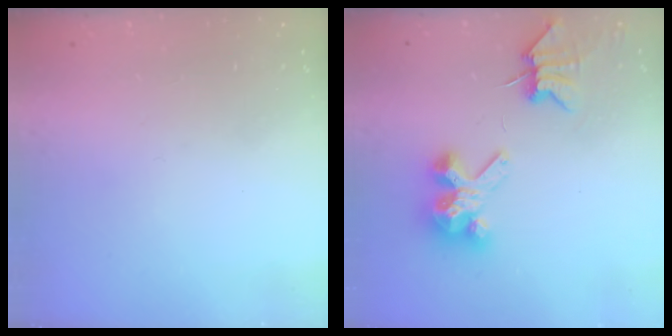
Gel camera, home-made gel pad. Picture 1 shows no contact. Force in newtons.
{"total": 5.5, "press": 5.5, "slide": 0.7}